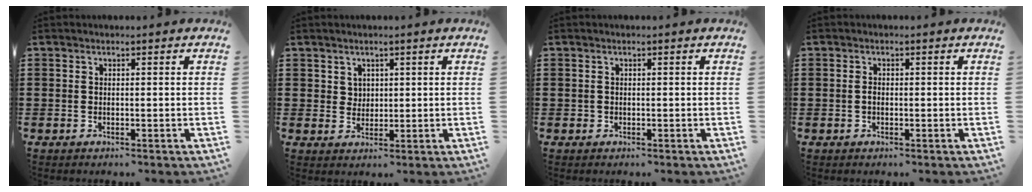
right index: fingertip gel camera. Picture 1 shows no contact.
{"total": 2.1, "force": [1.3, 1.6, 0.3], "torque": [-0.011, 0.006, 0.025]}
{"total": 0.5, "force": [-0.1, 0.5, 0.0], "torque": [0.000, 0.005, -0.003]}
{"total": 0.8, "force": [-0.2, 0.5, 0.6], "torque": [-0.015, -0.001, -0.004]}